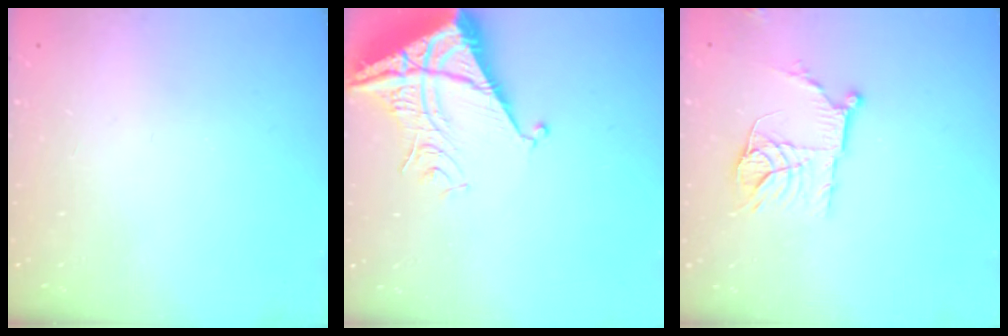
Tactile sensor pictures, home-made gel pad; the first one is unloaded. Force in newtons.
{"total": 7.8, "press": 7.8, "slide": 0.7}
{"total": 12.2, "press": 12.1, "slide": 1.1}